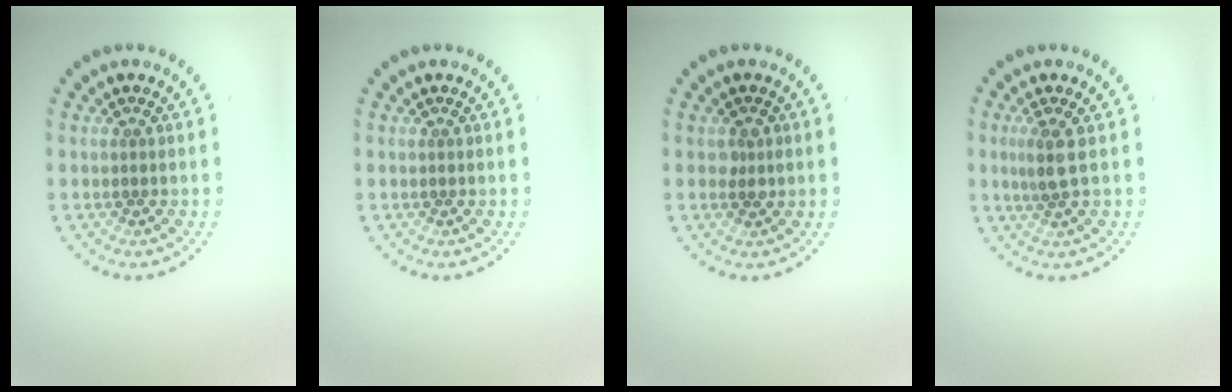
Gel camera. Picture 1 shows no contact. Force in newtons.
{"total": 0.0}
{"total": 1.0, "press": 0.9, "slide": 0.3}
{"total": 1.9, "press": 1.6, "slide": 1.1}